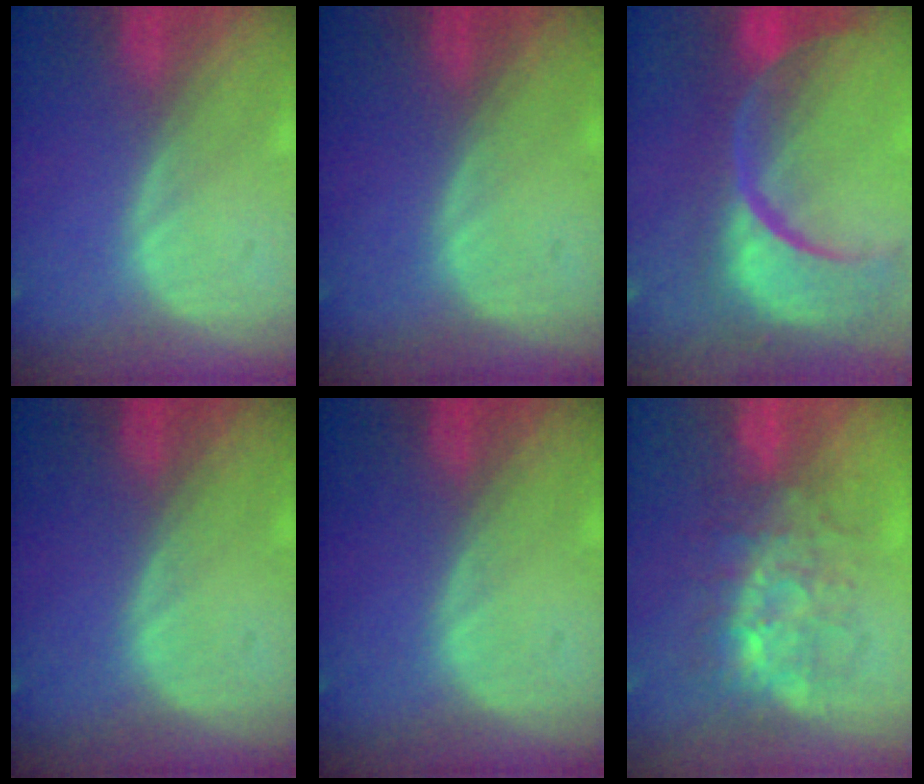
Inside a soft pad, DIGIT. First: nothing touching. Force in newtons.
{"total": 0.0}
{"total": 14.2, "press": 11.3, "slide": 8.7}
{"total": 0.0}
{"total": 0.0}
{"total": 8.8, "press": 7.5, "slide": 4.5}